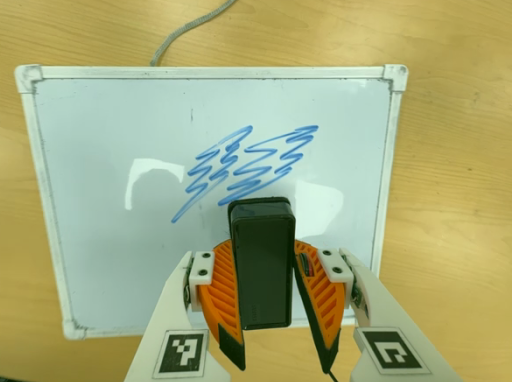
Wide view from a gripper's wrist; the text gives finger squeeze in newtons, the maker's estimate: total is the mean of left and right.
{"total": 6.4, "left": 6.1, "right": 6.7}